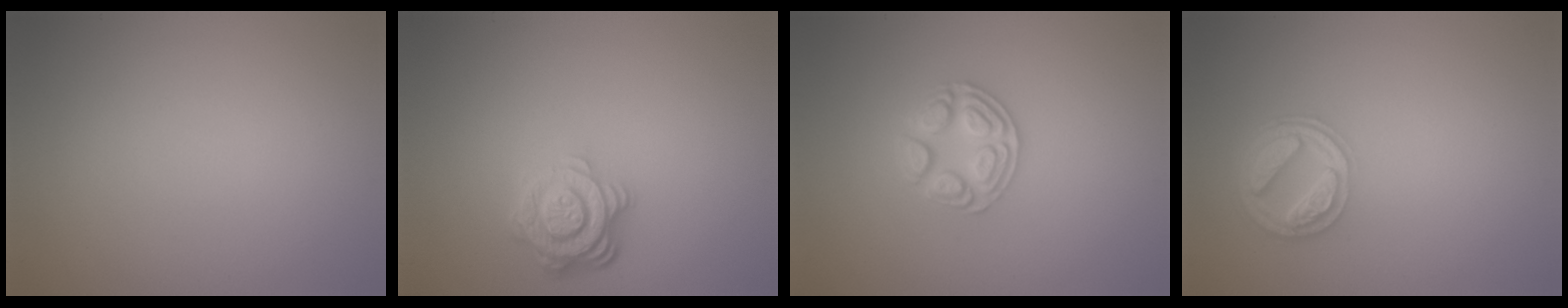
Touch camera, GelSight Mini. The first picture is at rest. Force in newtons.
{"total": 4.3, "press": 3.3, "slide": 2.7}
{"total": 2.9, "press": 2.7, "slide": 1.0}
{"total": 4.1, "press": 3.3, "slide": 2.6}